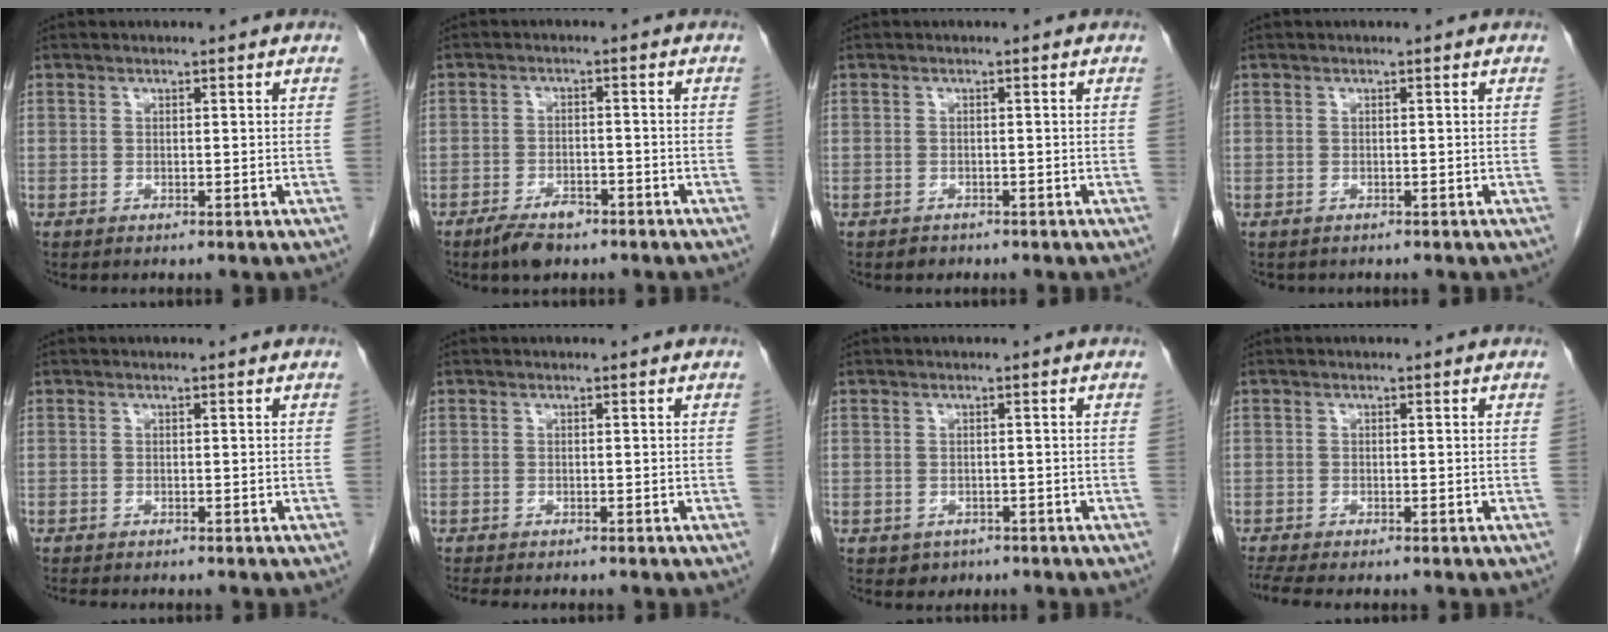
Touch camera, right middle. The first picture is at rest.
{"total": 4.6, "force": [-3.3, 1.9, 2.6], "torque": [-0.049, -0.001, -0.051]}
{"total": 1.0, "force": [-0.8, 0.6, 0.0], "torque": [-0.005, 0.002, -0.012]}
{"total": 0.6, "force": [-0.4, 0.4, 0.0], "torque": [-0.011, 0.002, -0.006]}
{"total": 1.6, "force": [-1.4, 0.3, 0.6], "torque": [-0.014, -0.004, -0.020]}
{"total": 2.4, "force": [-2.1, 0.4, 1.1], "torque": [-0.019, -0.006, -0.030]}
{"total": 1.8, "force": [-1.0, 1.5, 0.3], "torque": [-0.005, 0.005, -0.008]}
{"total": 3.0, "force": [-2.6, 0.0, 1.4], "torque": [-0.029, -0.010, -0.048]}